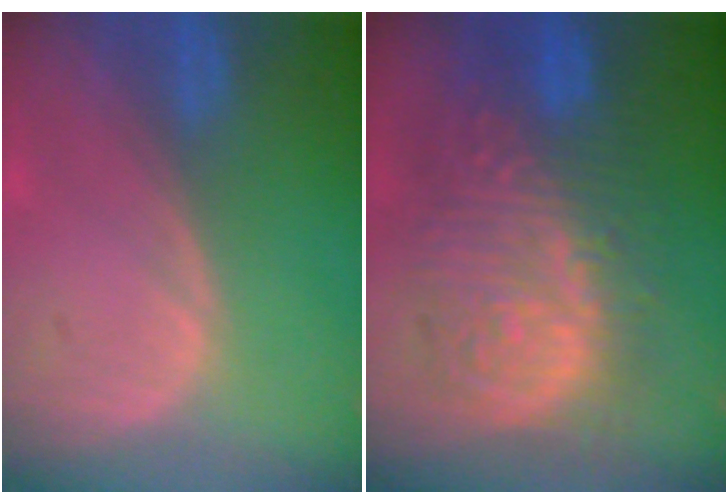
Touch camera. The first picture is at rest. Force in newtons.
{"total": 13.2, "press": 13.2, "slide": 1.4}